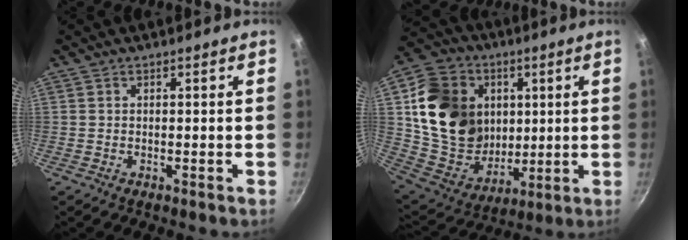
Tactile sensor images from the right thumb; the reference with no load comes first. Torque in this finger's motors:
{"motor_torque": [1.85, 2.06, 1.34, -0.15, 0.18]}